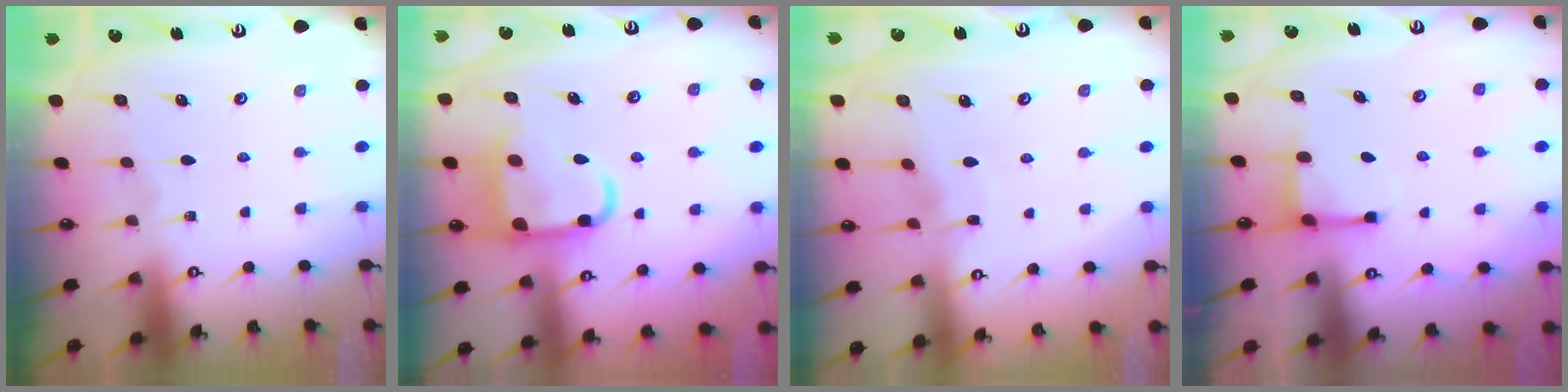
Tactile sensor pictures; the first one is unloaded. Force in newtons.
{"total": 13.1, "press": 13.0, "slide": 1.4}
{"total": 3.3, "press": 3.3, "slide": 0.4}
{"total": 2.2, "press": 2.2, "slide": 0.5}